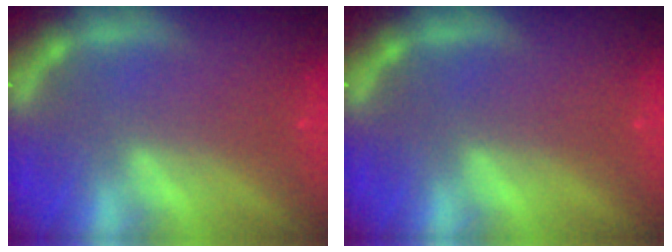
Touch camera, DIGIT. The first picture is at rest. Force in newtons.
{"total": 0.0}